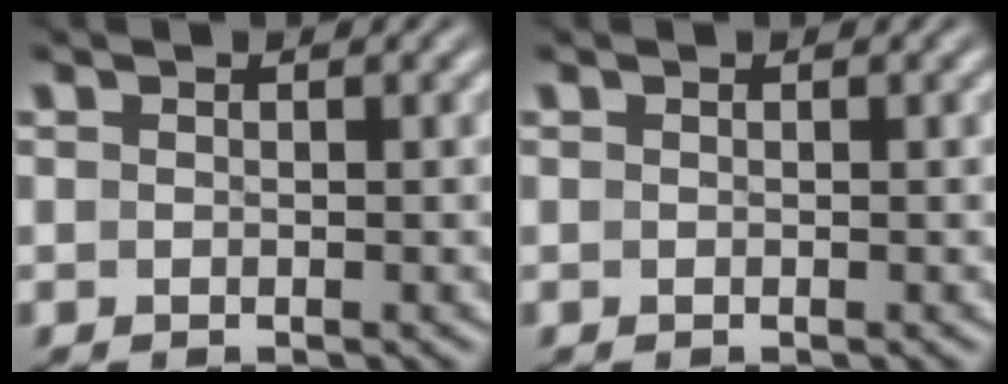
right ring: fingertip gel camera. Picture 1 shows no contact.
{"total": 0.0}